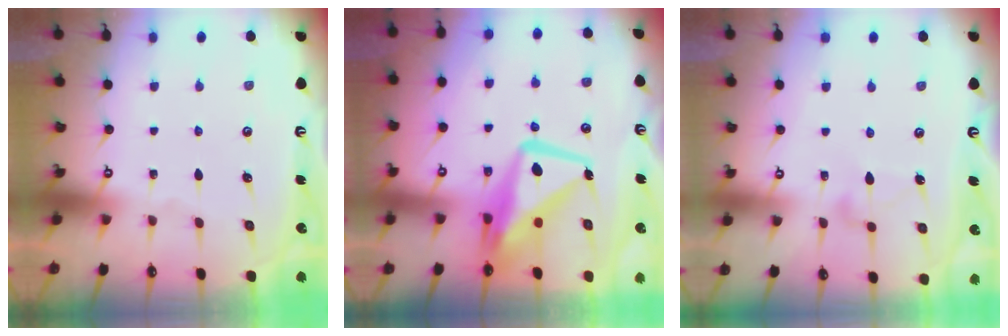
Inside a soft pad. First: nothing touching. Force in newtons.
{"total": 12.0, "press": 11.9, "slide": 1.2}
{"total": 6.6, "press": 6.5, "slide": 0.4}